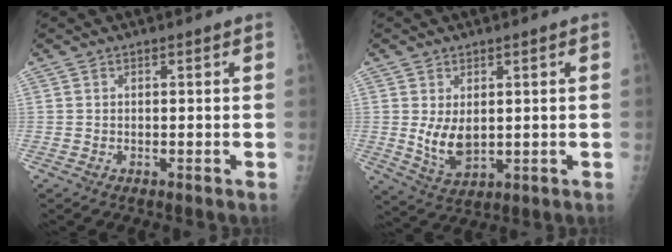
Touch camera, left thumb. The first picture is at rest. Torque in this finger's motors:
{"motor_torque": [-0.12, 0.31, 0.20, -0.06, 0.04]}